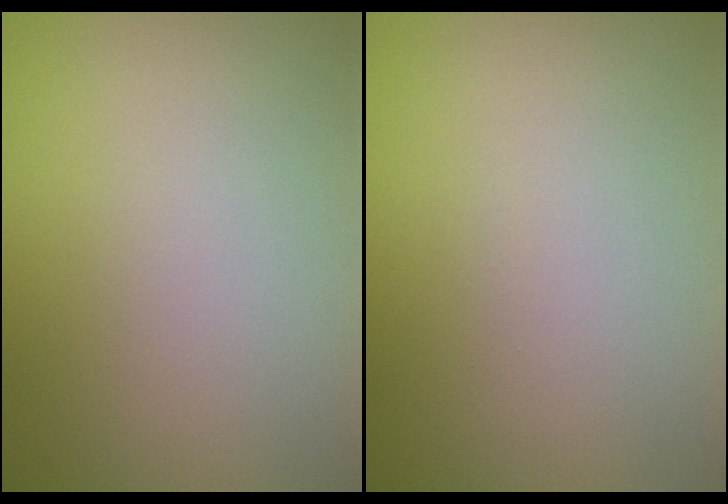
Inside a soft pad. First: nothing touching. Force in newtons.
{"total": 0.0}